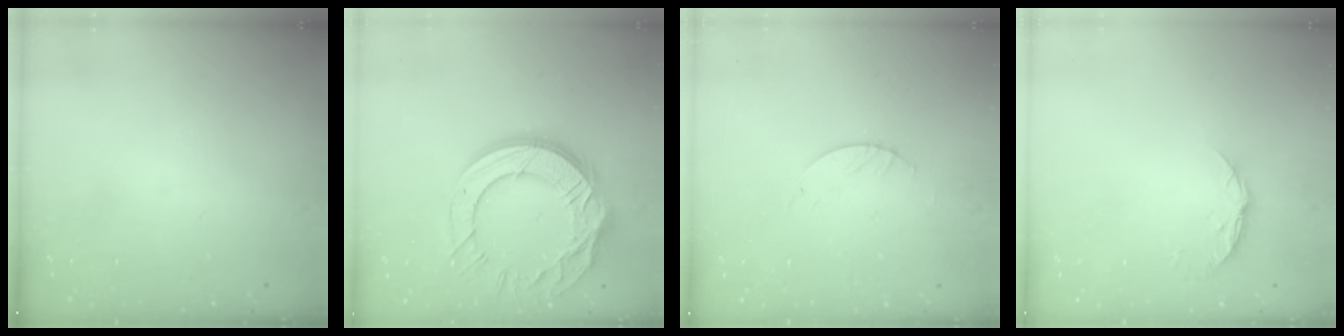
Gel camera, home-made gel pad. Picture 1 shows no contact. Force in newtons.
{"total": 20.4, "press": 20.3, "slide": 2.0}
{"total": 0.9, "press": 0.8, "slide": 0.2}
{"total": 6.7, "press": 6.7, "slide": 0.8}